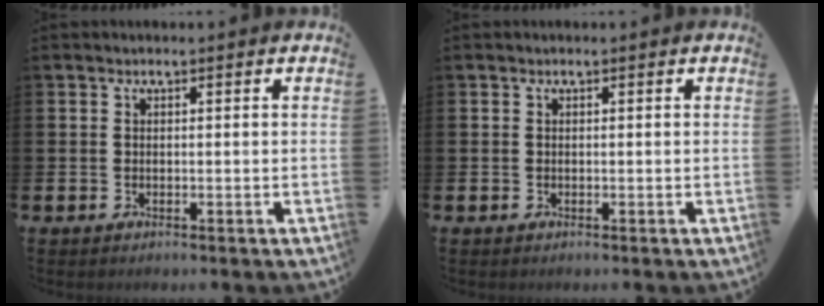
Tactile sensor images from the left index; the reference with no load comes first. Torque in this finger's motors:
{"motor_torque": [-0.17, 0.15, 0.05, 0.00]}